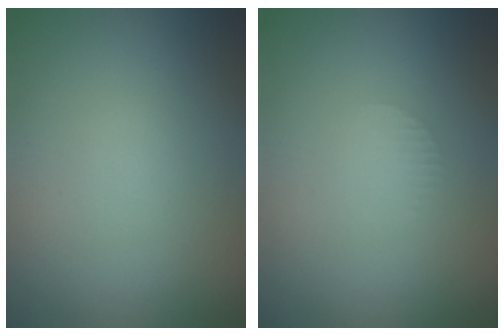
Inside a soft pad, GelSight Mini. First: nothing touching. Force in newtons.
{"total": 0.7, "press": 0.6, "slide": 0.1}